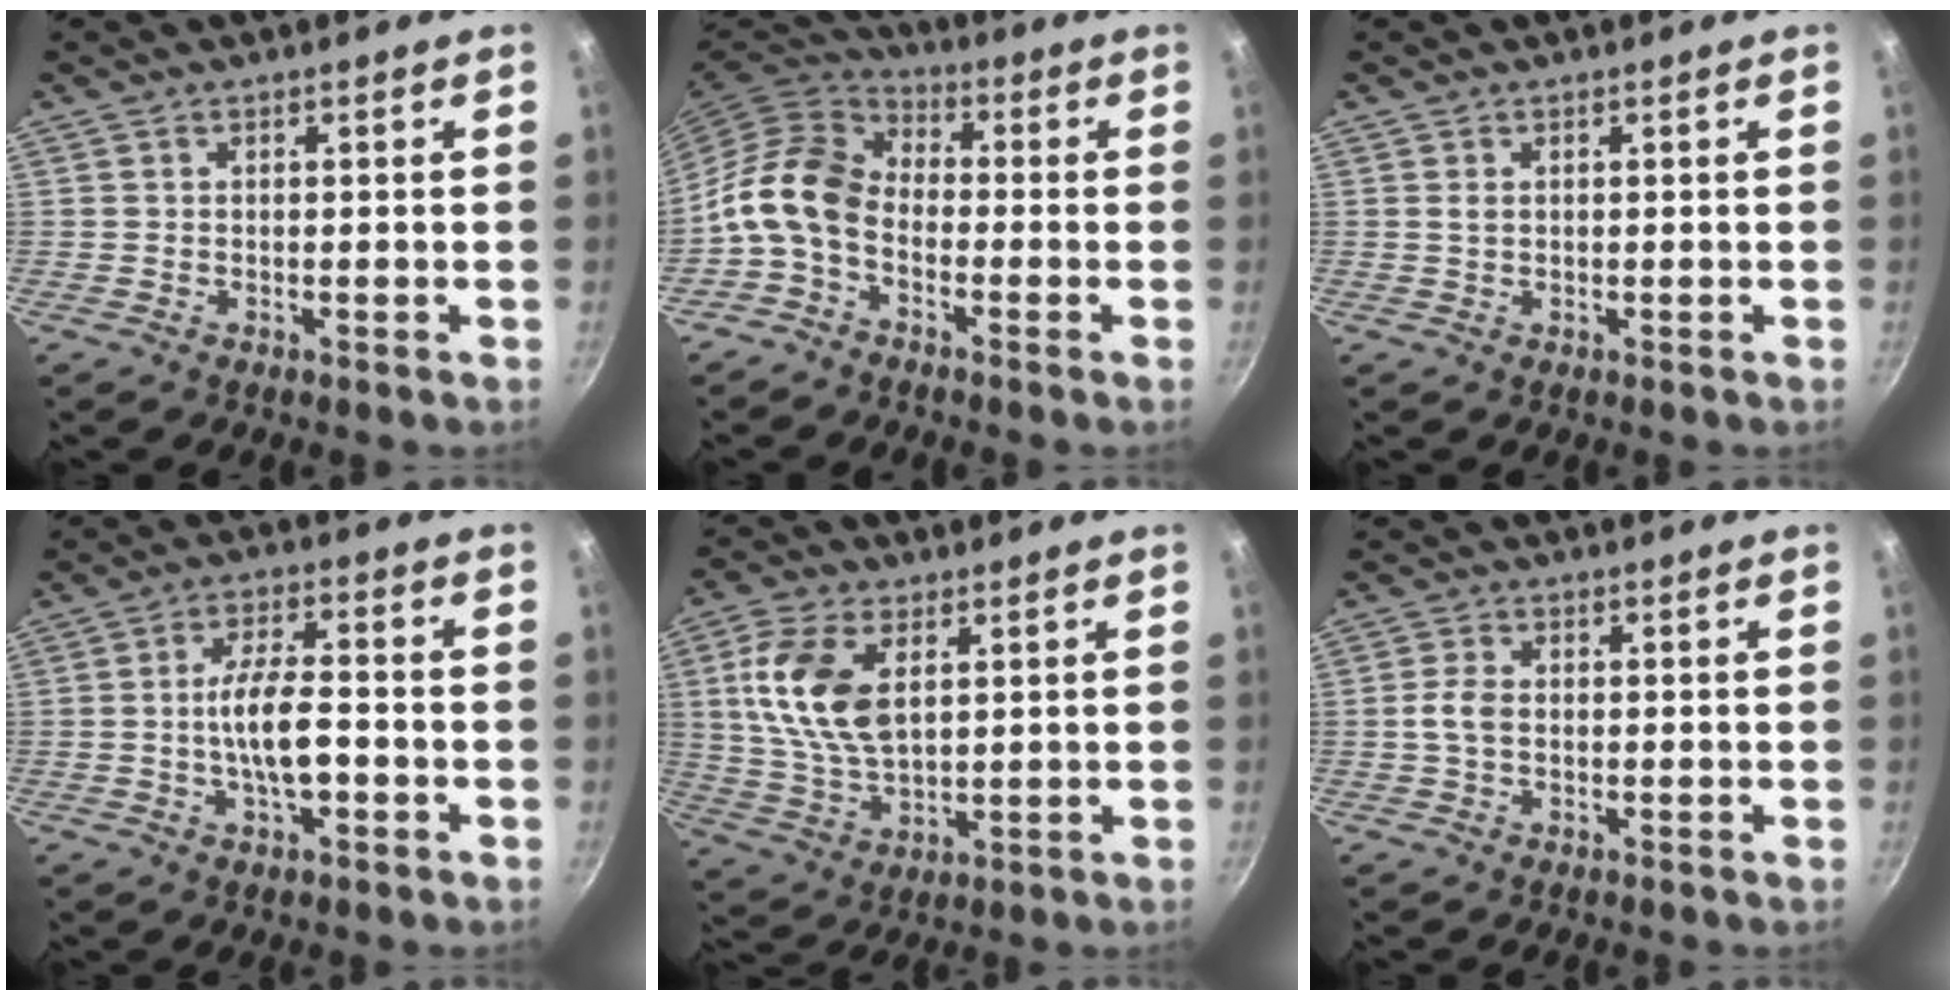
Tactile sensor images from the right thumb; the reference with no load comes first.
{"total": 10.4, "force": [-3.1, 7.0, 7.0], "torque": [-0.121, 0.043, -0.082]}
{"total": 0.8, "force": [0.3, 0.5, 0.6], "torque": [-0.012, -0.002, 0.005]}
{"total": 9.2, "force": [-2.0, 3.5, 8.2], "torque": [-0.137, 0.023, -0.039]}
{"total": 13.3, "force": [3.4, 7.5, 10.4], "torque": [-0.198, -0.011, 0.069]}
{"total": 3.4, "force": [-0.3, 2.2, 2.6], "torque": [-0.055, 0.013, -0.009]}